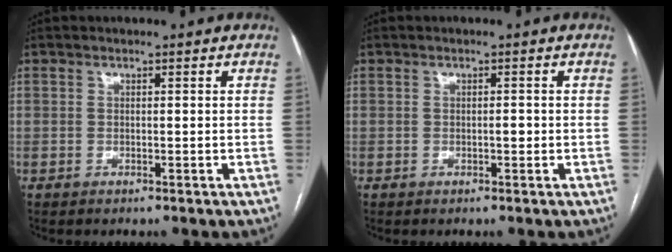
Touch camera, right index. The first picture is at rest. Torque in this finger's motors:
{"motor_torque": [0.18, 0.02, 0.13, 0.03]}